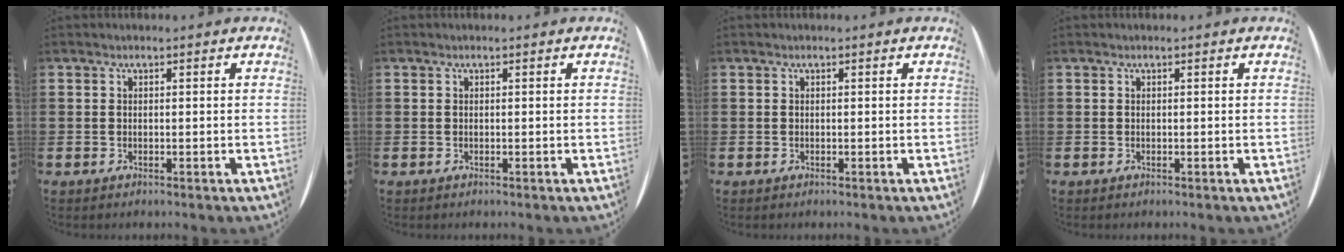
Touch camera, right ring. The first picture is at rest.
{"total": 0.0}
{"total": 0.0}
{"total": 0.0}